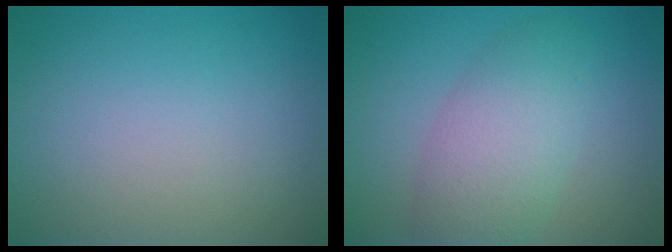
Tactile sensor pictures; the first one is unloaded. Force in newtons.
{"total": 5.0, "press": 4.9, "slide": 0.2}